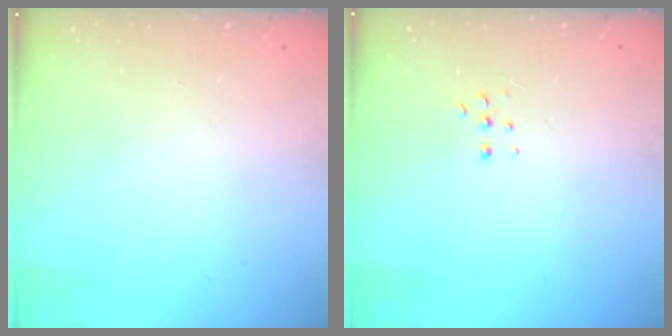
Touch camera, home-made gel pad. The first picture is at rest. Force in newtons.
{"total": 3.8, "press": 3.7, "slide": 0.9}